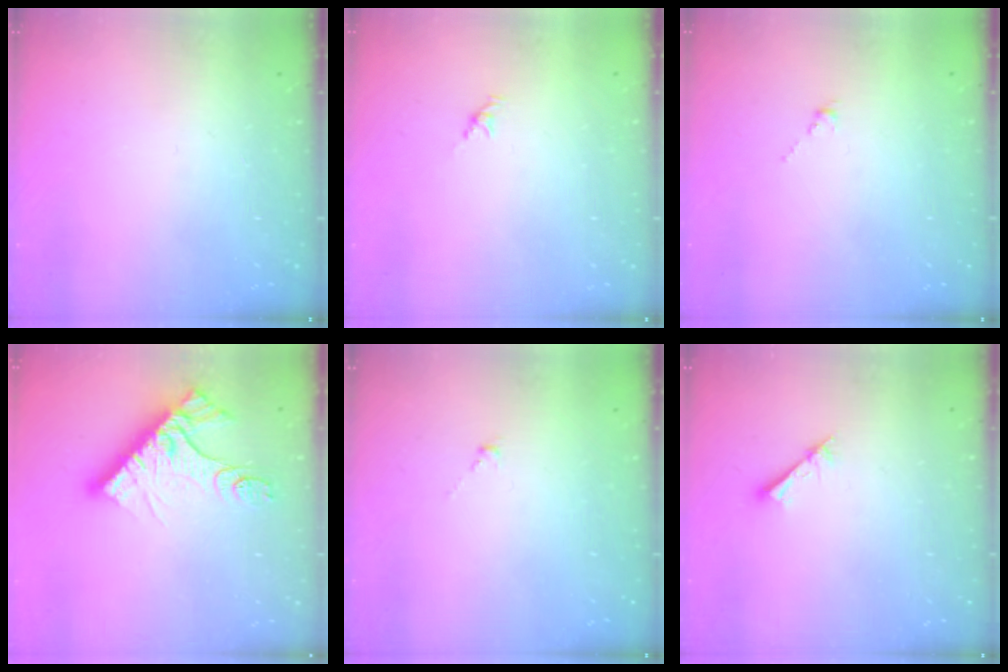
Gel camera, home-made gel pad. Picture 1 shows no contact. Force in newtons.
{"total": 2.1, "press": 2.0, "slide": 0.7}
{"total": 0.0}
{"total": 14.3, "press": 14.3, "slide": 1.2}
{"total": 0.5, "press": 0.3, "slide": 0.4}
{"total": 1.2, "press": 1.2, "slide": 0.1}